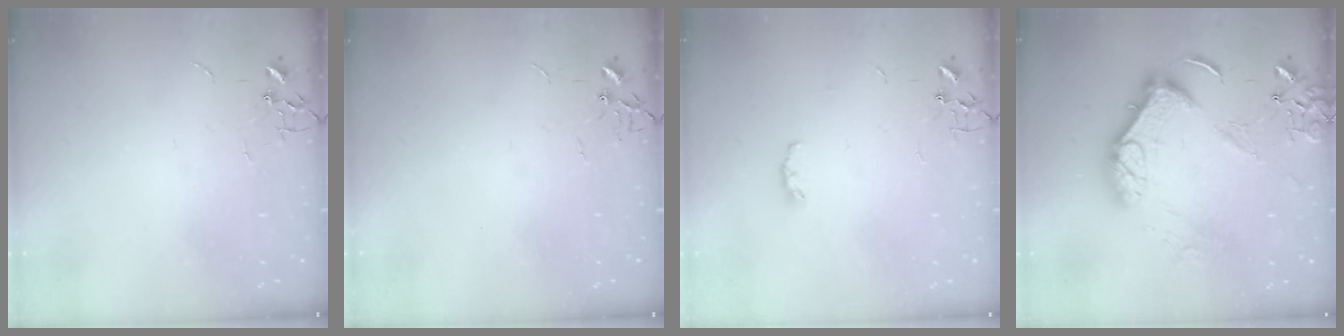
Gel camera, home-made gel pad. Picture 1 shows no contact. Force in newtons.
{"total": 0.0}
{"total": 3.7, "press": 3.7, "slide": 0.6}
{"total": 16.9, "press": 16.7, "slide": 2.1}